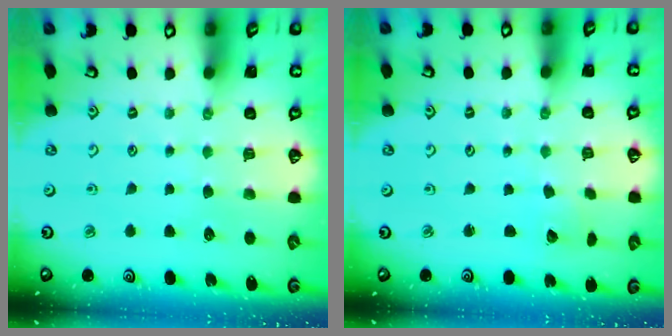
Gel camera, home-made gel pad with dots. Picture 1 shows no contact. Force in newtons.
{"total": 1.2, "press": 1.2, "slide": 0.1}